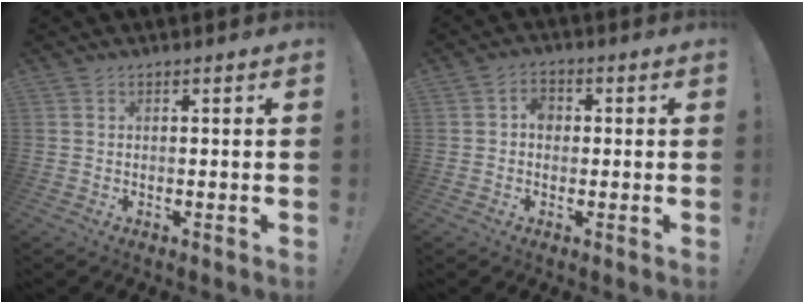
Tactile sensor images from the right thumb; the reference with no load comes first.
{"total": 4.3, "force": [0.4, 3.5, 2.5], "torque": [-0.035, 0.003, 0.006]}